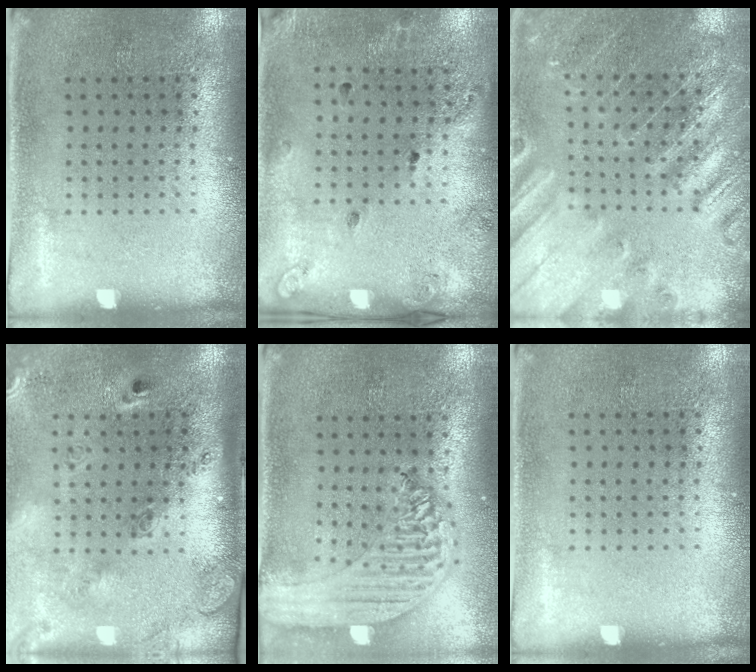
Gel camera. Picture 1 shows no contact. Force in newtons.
{"total": 1.6, "press": 1.2, "slide": 1.1}
{"total": 2.6, "press": 2.6, "slide": 0.2}
{"total": 2.8, "press": 2.0, "slide": 1.9}
{"total": 2.2, "press": 2.0, "slide": 1.0}
{"total": 0.0}